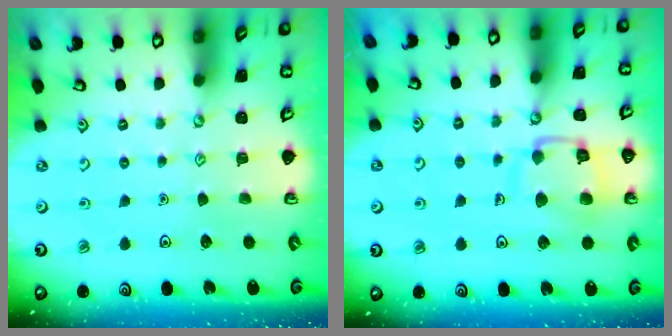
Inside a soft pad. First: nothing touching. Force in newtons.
{"total": 12.6, "press": 12.6, "slide": 1.2}